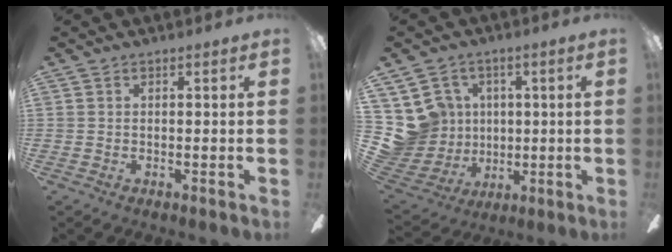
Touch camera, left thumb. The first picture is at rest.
{"total": 11.7, "force": [2.1, 11.3, 2.3], "torque": [-0.102, -0.019, 0.052]}